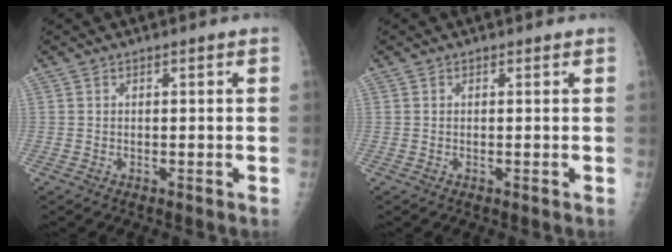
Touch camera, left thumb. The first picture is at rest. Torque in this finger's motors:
{"motor_torque": [0.00, 0.00, -0.11, -0.11, 0.00]}